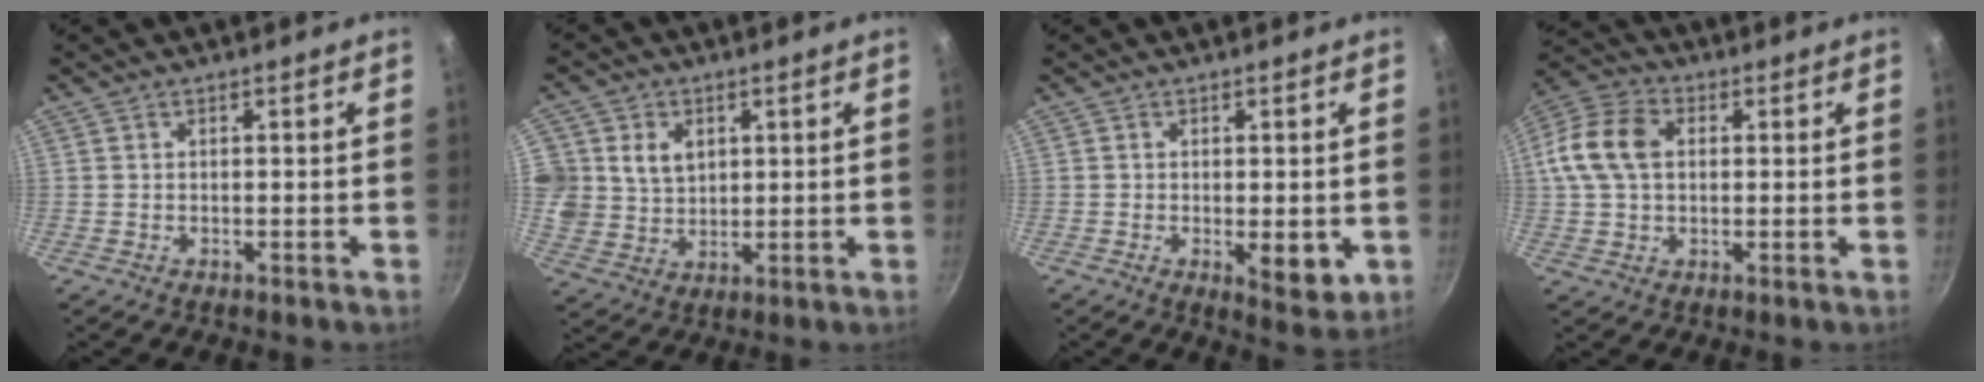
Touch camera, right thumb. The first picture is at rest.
{"total": 9.6, "force": [2.5, 8.3, 4.3], "torque": [-0.070, -0.012, 0.049]}
{"total": 5.8, "force": [-0.9, 2.4, 5.2], "torque": [-0.065, -0.014, -0.006]}
{"total": 12.1, "force": [1.7, 8.5, 8.4], "torque": [-0.151, 0.021, 0.018]}